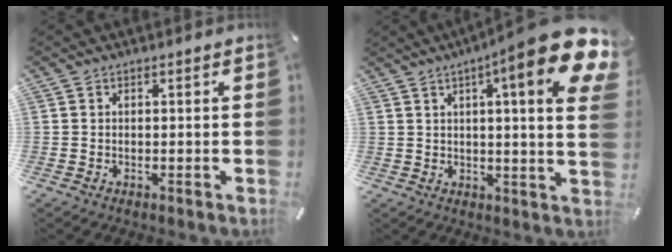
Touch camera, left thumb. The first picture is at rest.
{"total": 17.4, "force": [8.0, 2.1, 15.3], "torque": [-0.223, -0.047, 0.112]}